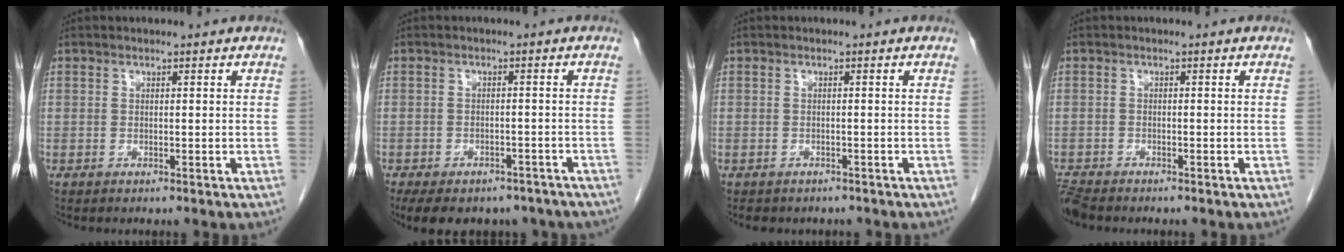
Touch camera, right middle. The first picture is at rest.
{"total": 15.1, "force": [-11.4, 7.5, 6.5], "torque": [-0.133, -0.005, -0.136]}
{"total": 3.7, "force": [-3.1, 1.7, 0.9], "torque": [-0.020, -0.003, -0.035]}
{"total": 3.2, "force": [-3.0, 0.5, 0.8], "torque": [-0.020, -0.015, -0.059]}